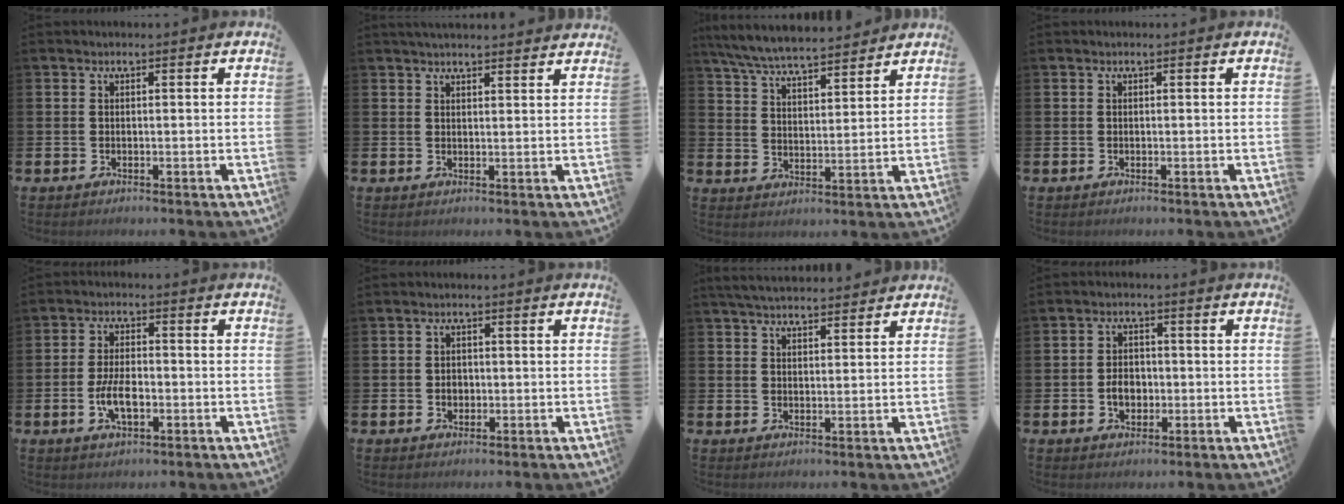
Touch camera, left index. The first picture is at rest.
{"total": 2.9, "force": [2.9, 0.1, 0.3], "torque": [-0.005, -0.014, 0.051]}
{"total": 6.8, "force": [6.6, 0.7, 1.6], "torque": [-0.058, -0.038, 0.117]}
{"total": 0.0}
{"total": 5.0, "force": [-1.3, 2.3, 4.3], "torque": [-0.073, 0.002, -0.024]}
{"total": 1.6, "force": [-0.1, 1.4, 0.8], "torque": [-0.002, 0.001, -0.007]}
{"total": 4.2, "force": [4.1, 0.7, 0.8], "torque": [-0.022, -0.016, 0.076]}
{"total": 3.3, "force": [-0.7, 2.5, 2.0], "torque": [-0.017, -0.004, -0.022]}